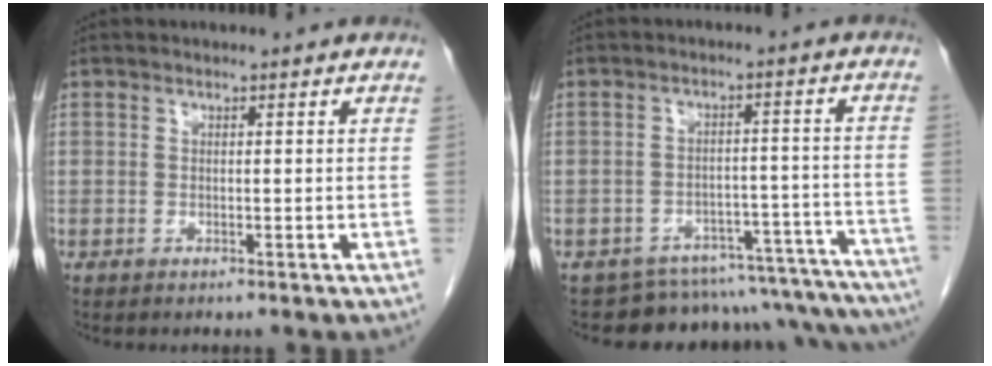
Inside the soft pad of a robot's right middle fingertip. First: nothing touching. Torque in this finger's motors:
{"motor_torque": [-0.44, -0.84, 0.00, -0.01]}